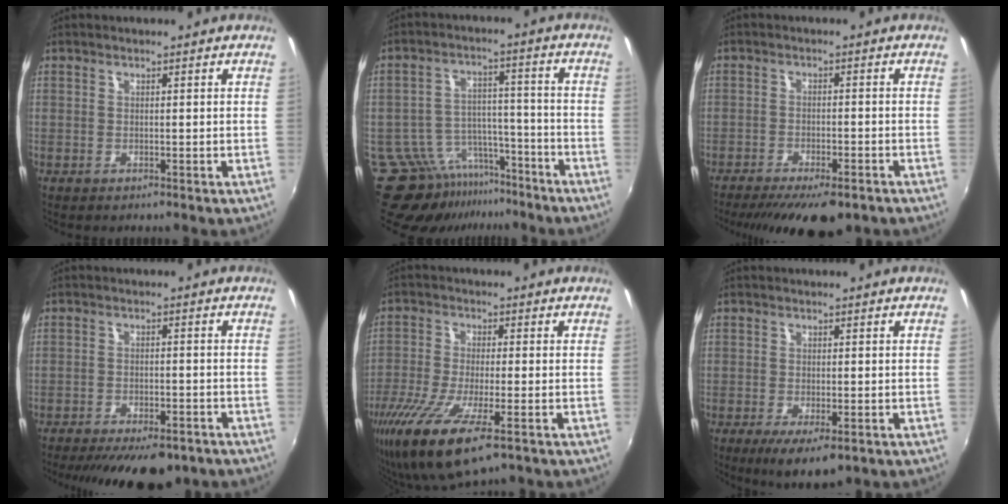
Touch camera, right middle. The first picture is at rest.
{"total": 11.7, "force": [-9.4, 6.3, 2.9], "torque": [-0.067, 0.026, -0.135]}
{"total": 13.4, "force": [-10.3, 3.9, 7.7], "torque": [-0.155, -0.037, -0.152]}
{"total": 14.4, "force": [-11.0, 5.1, 7.8], "torque": [-0.158, -0.031, -0.153]}
{"total": 12.9, "force": [-7.2, 2.8, 10.3], "torque": [-0.220, -0.046, -0.136]}
{"total": 5.7, "force": [-3.0, 1.9, 4.5], "torque": [-0.087, -0.026, -0.043]}